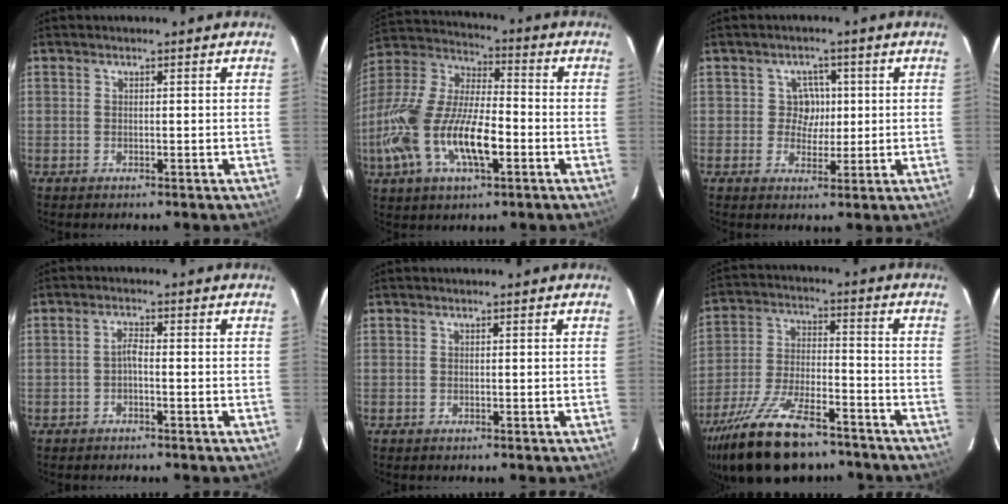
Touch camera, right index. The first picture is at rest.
{"total": 21.5, "force": [-6.9, 8.4, 18.6], "torque": [-0.390, -0.021, -0.130]}
{"total": 3.5, "force": [0.3, 3.4, 0.6], "torque": [-0.006, 0.009, 0.002]}
{"total": 1.5, "force": [-0.9, -0.1, 1.2], "torque": [-0.025, 0.004, -0.017]}
{"total": 0.0}
{"total": 20.8, "force": [-15.9, 6.9, 11.5], "torque": [-0.236, -0.037, -0.262]}